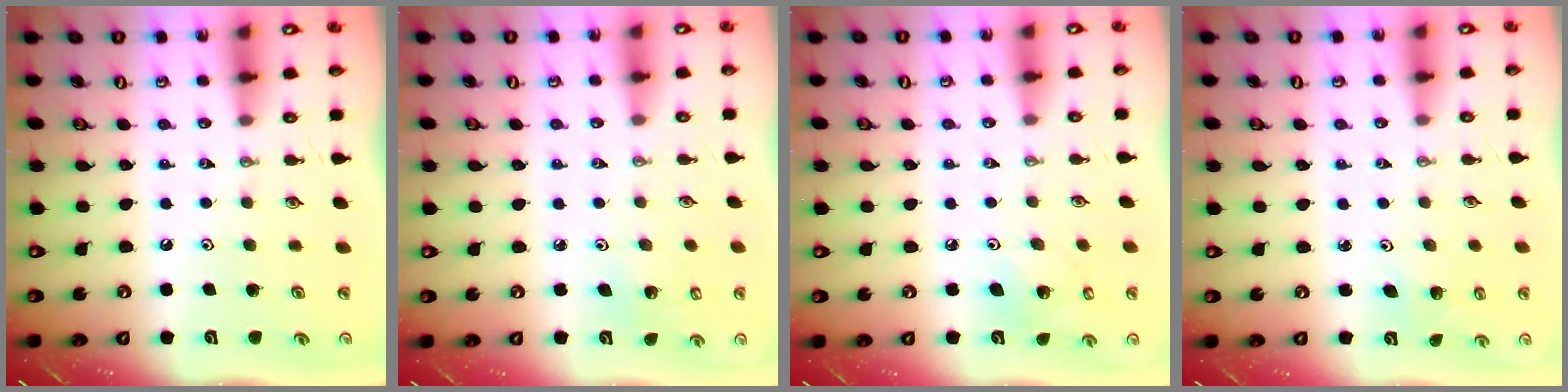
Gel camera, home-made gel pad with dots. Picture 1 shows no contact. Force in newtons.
{"total": 3.2, "press": 3.2, "slide": 0.5}
{"total": 4.7, "press": 4.5, "slide": 1.3}
{"total": 1.4, "press": 1.4, "slide": 0.1}